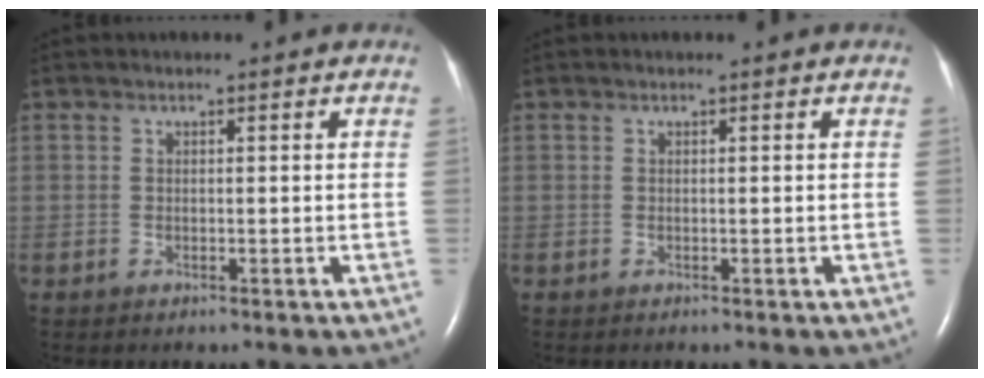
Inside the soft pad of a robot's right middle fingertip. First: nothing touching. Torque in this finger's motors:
{"motor_torque": [0.00, 0.00, 0.00, 0.00]}